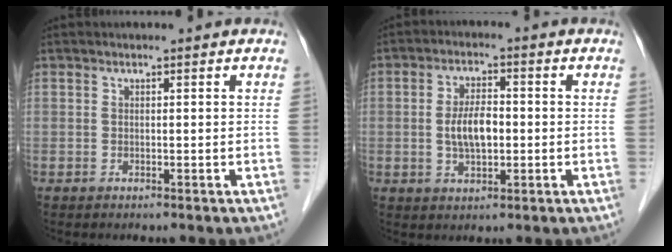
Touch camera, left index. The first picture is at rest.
{"total": 5.6, "force": [-0.7, 2.4, 5.0], "torque": [-0.103, -0.001, -0.010]}